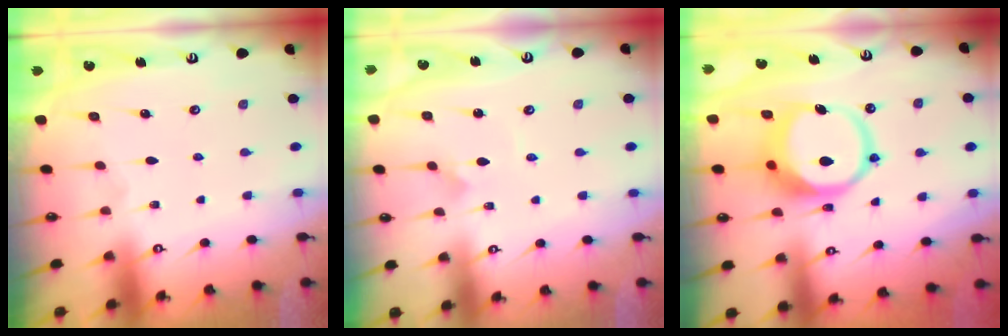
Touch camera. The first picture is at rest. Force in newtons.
{"total": 2.8, "press": 2.8, "slide": 0.2}
{"total": 12.2, "press": 12.1, "slide": 1.7}